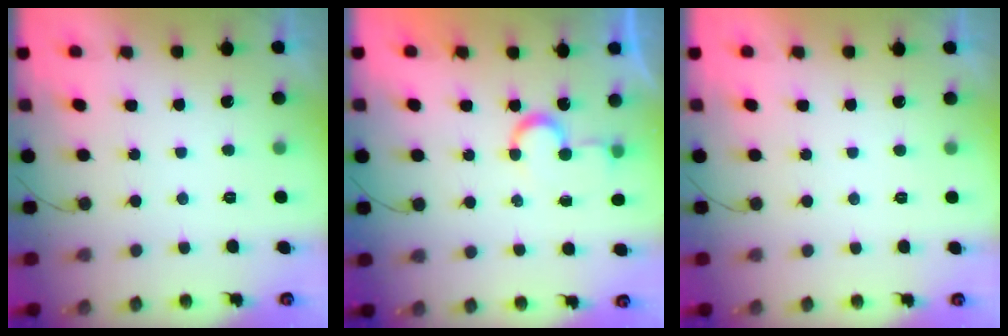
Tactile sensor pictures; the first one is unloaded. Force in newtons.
{"total": 5.3, "press": 5.3, "slide": 0.4}
{"total": 1.9, "press": 1.9, "slide": 0.1}